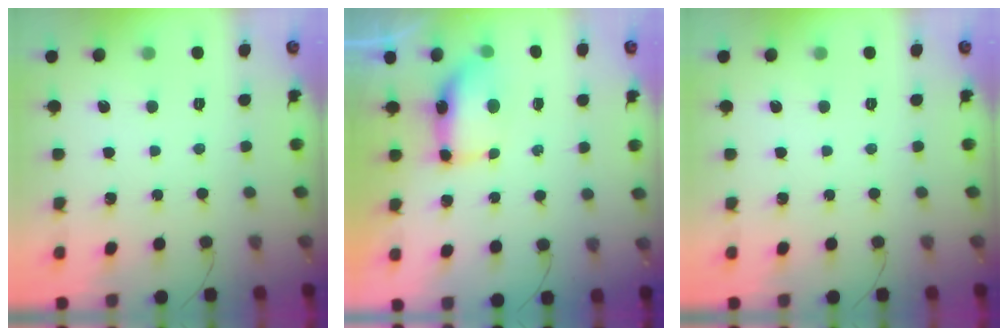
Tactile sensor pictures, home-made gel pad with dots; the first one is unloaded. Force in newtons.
{"total": 7.3, "press": 7.2, "slide": 1.1}
{"total": 0.0}